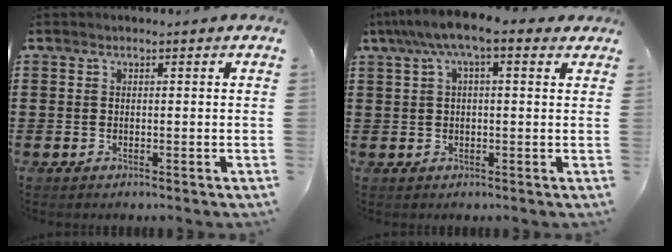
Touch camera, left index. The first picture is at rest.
{"total": 6.2, "force": [3.2, 1.4, 5.2], "torque": [-0.105, 0.006, 0.054]}